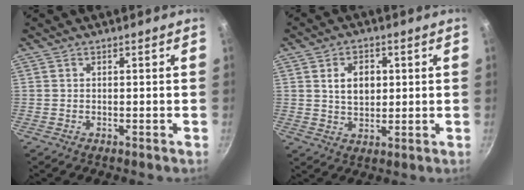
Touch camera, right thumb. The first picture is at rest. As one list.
[{"total": 6.7, "force": [1.5, 4.6, 4.6], "torque": [-0.060, -0.003, 0.029]}]